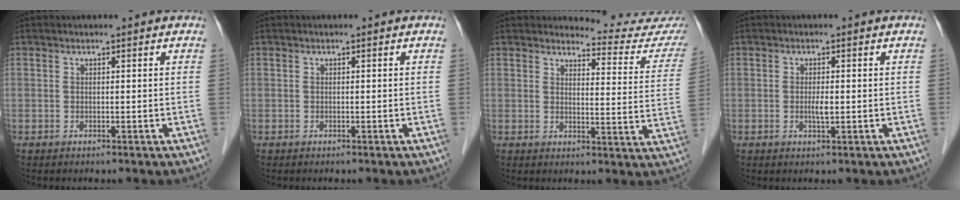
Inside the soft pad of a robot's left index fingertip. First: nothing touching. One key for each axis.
{"total": 0.0}
{"total": 11.8, "fx": 11.8, "fy": 0.1, "fz": 0.5, "tx": 0.008, "ty": -0.091, "tz": 0.115}
{"total": 1.6, "fx": -0.3, "fy": 0.3, "fz": 1.6, "tx": -0.032, "ty": -0.004, "tz": -0.005}